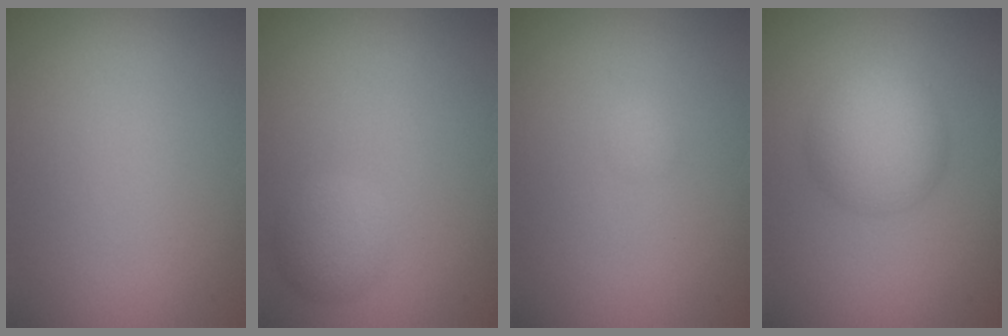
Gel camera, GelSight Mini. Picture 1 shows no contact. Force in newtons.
{"total": 2.2, "press": 2.2, "slide": 0.1}
{"total": 0.6, "press": 0.6, "slide": 0.0}
{"total": 4.6, "press": 4.6, "slide": 0.1}